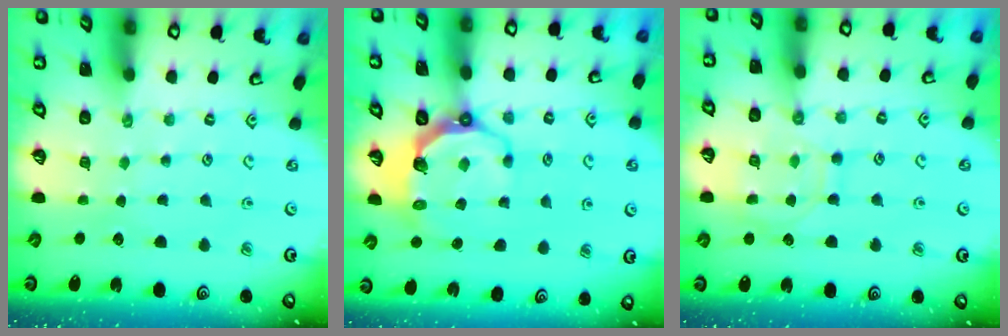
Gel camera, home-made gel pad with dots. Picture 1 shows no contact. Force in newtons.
{"total": 7.8, "press": 6.4, "slide": 4.4}
{"total": 10.1, "press": 10.0, "slide": 1.1}